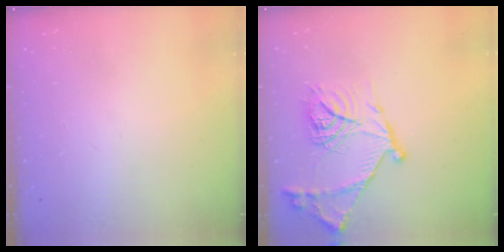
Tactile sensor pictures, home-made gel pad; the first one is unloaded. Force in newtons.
{"total": 18.1, "press": 18.0, "slide": 1.7}